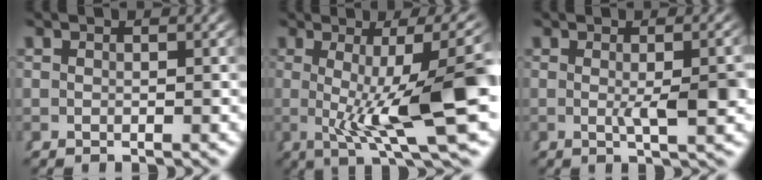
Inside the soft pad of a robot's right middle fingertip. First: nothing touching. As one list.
[{"total": 10.9, "force": [-1.3, 2.4, 10.6], "torque": [-0.147, -0.013, -0.008]}, {"total": 3.9, "force": [-0.6, 0.3, 3.8], "torque": [-0.060, -0.007, -0.002]}]